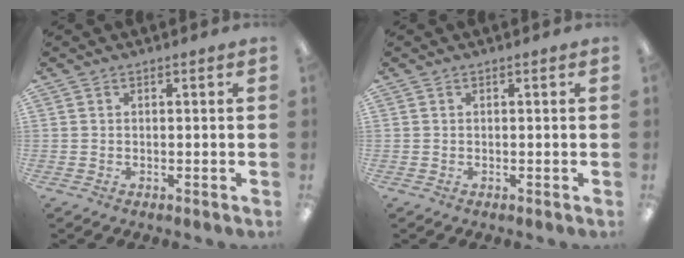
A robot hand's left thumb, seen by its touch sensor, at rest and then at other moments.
{"total": 0.0}